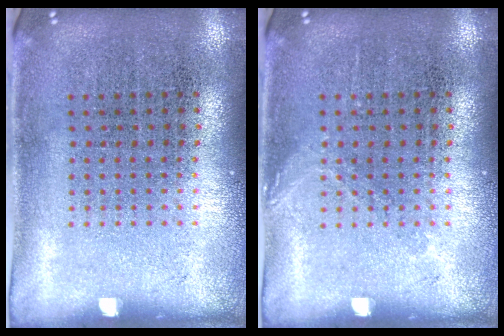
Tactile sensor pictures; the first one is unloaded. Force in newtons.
{"total": 0.8, "press": 0.8, "slide": 0.2}